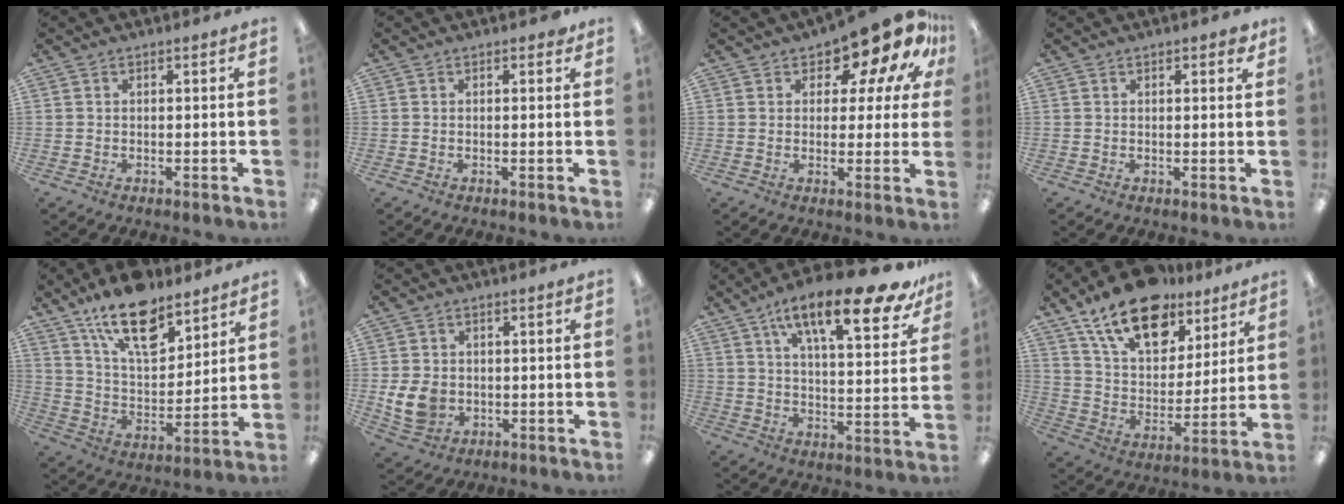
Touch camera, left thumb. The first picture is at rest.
{"total": 0.8, "force": [0.5, 0.5, 0.4], "torque": [-0.002, 0.000, 0.006]}
{"total": 13.0, "force": [9.2, 5.6, 7.3], "torque": [-0.109, -0.065, 0.156]}
{"total": 1.7, "force": [1.2, 0.7, 1.0], "torque": [-0.004, -0.004, 0.018]}
{"total": 17.7, "force": [12.3, 8.0, 9.9], "torque": [-0.159, -0.065, 0.213]}
{"total": 7.6, "force": [-0.8, 6.3, 4.1], "torque": [-0.085, 0.005, -0.013]}
{"total": 20.3, "force": [12.9, 6.0, 14.5], "torque": [-0.220, -0.070, 0.203]}
{"total": 19.6, "force": [12.9, 10.5, 10.4], "torque": [-0.175, -0.072, 0.230]}